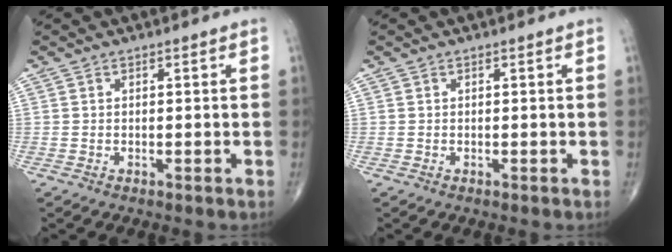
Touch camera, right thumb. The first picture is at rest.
{"total": 0.0}